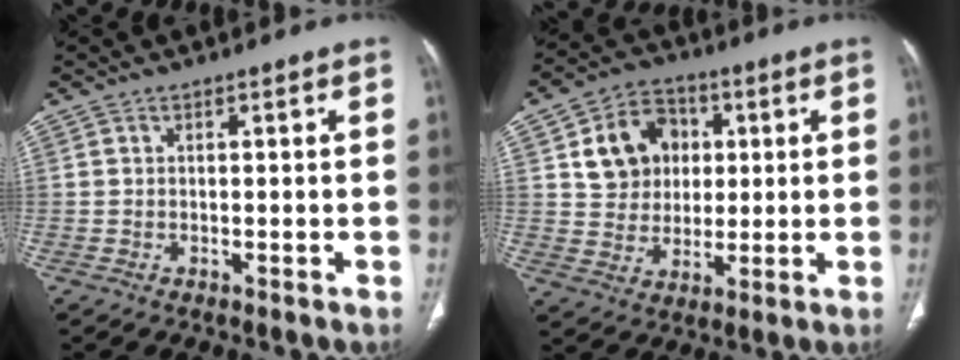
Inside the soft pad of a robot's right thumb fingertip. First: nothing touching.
{"total": 12.4, "force": [3.2, 10.4, 5.8], "torque": [-0.059, 0.002, 0.057]}